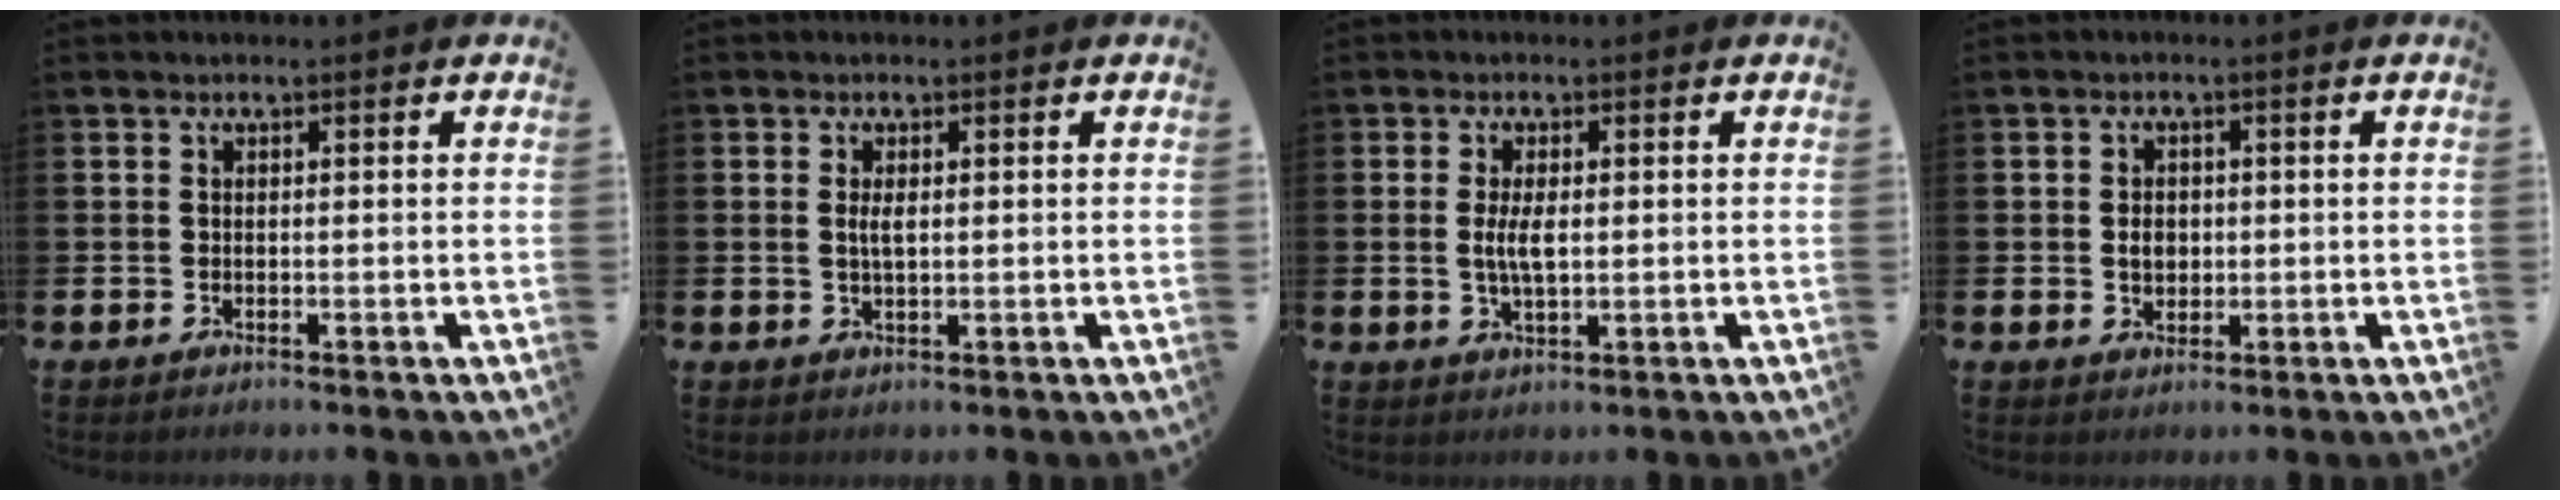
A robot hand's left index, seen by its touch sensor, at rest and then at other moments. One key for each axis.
{"total": 1.8, "fx": 0.3, "fy": 0.7, "fz": 1.6, "tx": -0.031, "ty": 0.002, "tz": 0.003}
{"total": 3.7, "fx": 0.4, "fy": 1.4, "fz": 3.4, "tx": -0.057, "ty": 0.000, "tz": 0.002}
{"total": 2.5, "fx": 0.1, "fy": 2.0, "fz": 1.4, "tx": -0.012, "ty": 0.002, "tz": -0.005}